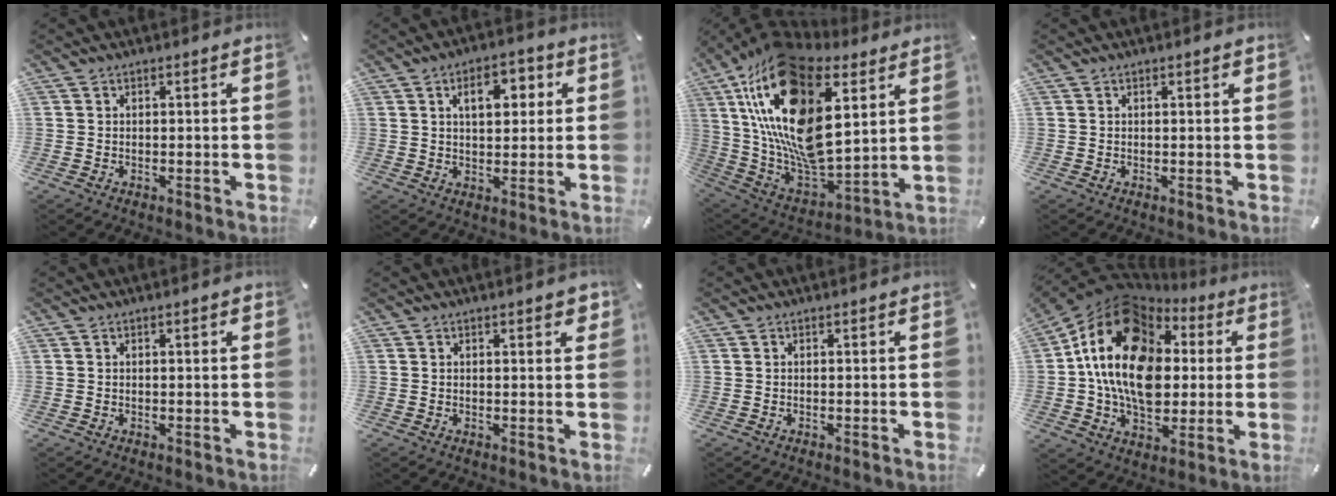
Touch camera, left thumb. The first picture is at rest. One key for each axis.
{"total": 7.4, "fx": 2.5, "fy": 4.4, "fz": 5.4, "tx": -0.070, "ty": -0.006, "tz": 0.032}
{"total": 25.9, "fx": 9.9, "fy": 14.6, "fz": 19.0, "tx": -0.418, "ty": -0.062, "tz": 0.177}
{"total": 0.8, "fx": 0.3, "fy": 0.1, "fz": 0.7, "tx": -0.015, "ty": 0.001, "tz": 0.005}
{"total": 0.7, "fx": 0.2, "fy": 0.1, "fz": 0.7, "tx": -0.013, "ty": 0.001, "tz": 0.004}
{"total": 1.8, "fx": 1.0, "fy": 0.6, "fz": 1.4, "tx": -0.014, "ty": -0.004, "tz": 0.014}
{"total": 0.0}
{"total": 20.6, "fx": 2.2, "fy": 15.5, "fz": 13.4, "tx": -0.279, "ty": -0.014, "tz": 0.033}